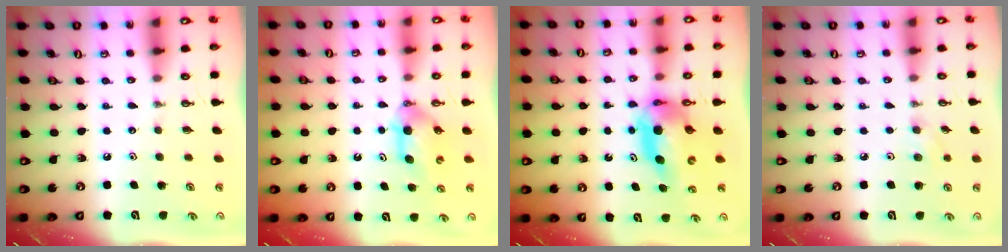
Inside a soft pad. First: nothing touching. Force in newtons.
{"total": 5.4, "press": 5.2, "slide": 1.4}
{"total": 9.1, "press": 9.1, "slide": 0.9}
{"total": 4.3, "press": 3.9, "slide": 1.9}